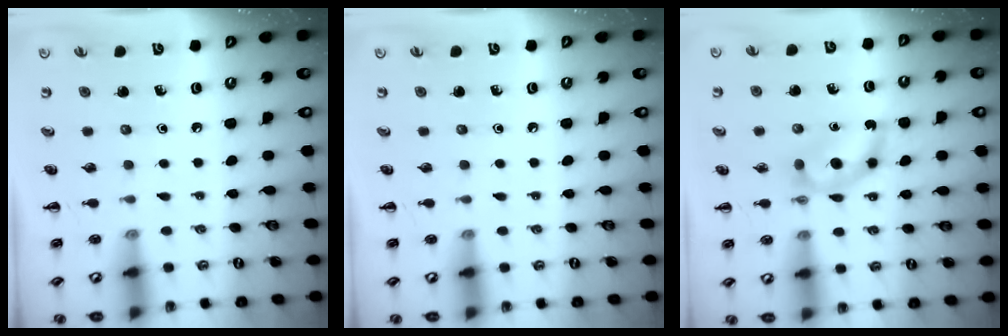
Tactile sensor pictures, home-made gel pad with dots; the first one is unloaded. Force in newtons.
{"total": 0.0}
{"total": 6.2, "press": 6.2, "slide": 0.9}